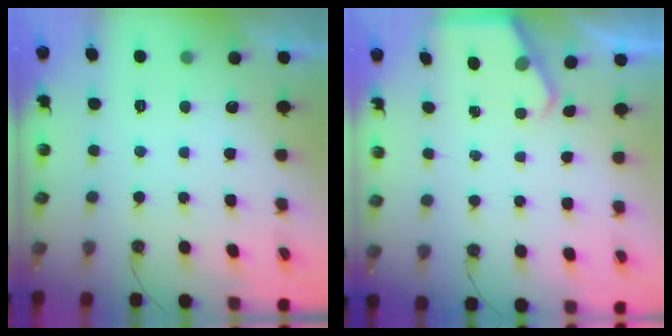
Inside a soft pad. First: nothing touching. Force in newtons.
{"total": 2.2, "press": 2.1, "slide": 0.3}